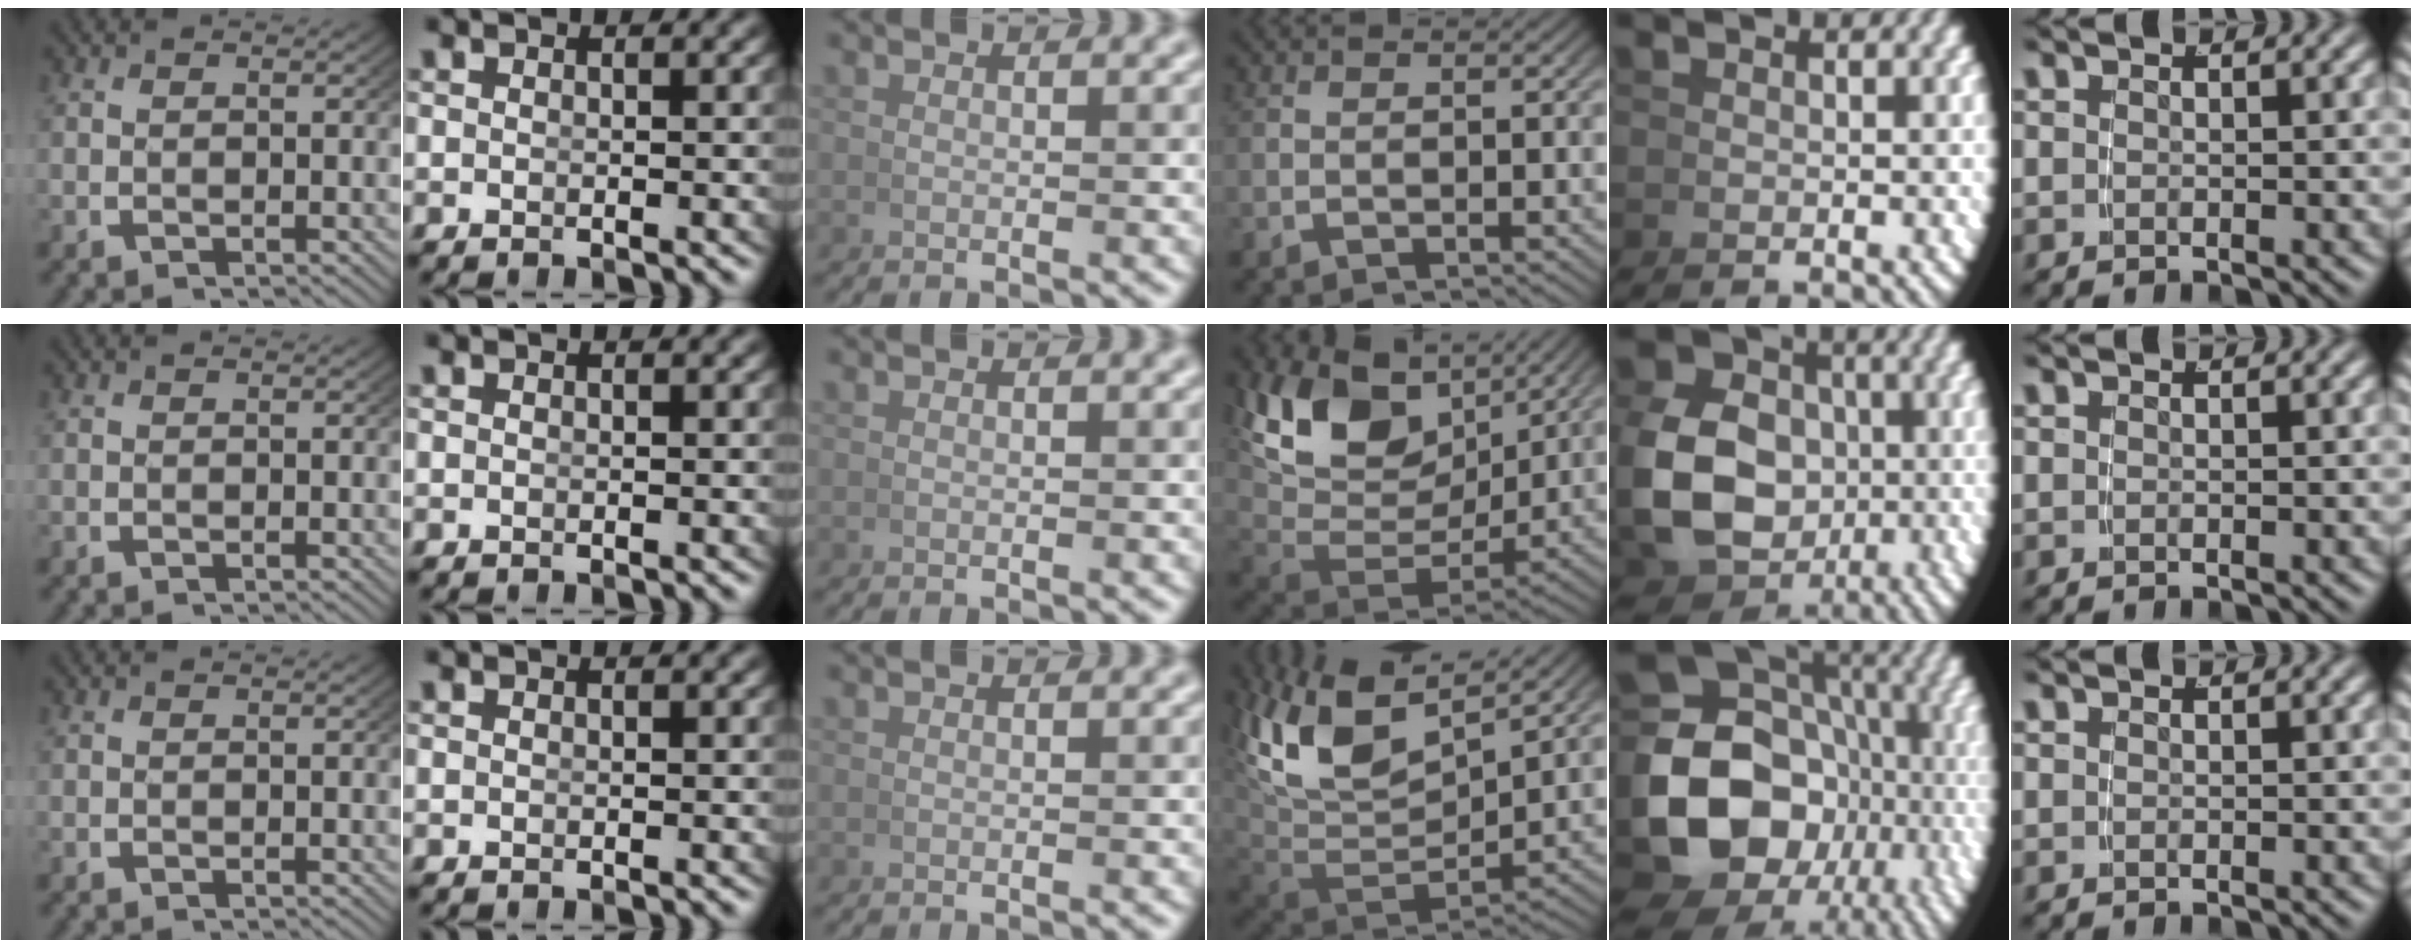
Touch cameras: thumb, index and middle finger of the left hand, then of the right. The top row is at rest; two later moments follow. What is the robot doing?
{"motion": "grasp_and_lifting", "object": "coin"}